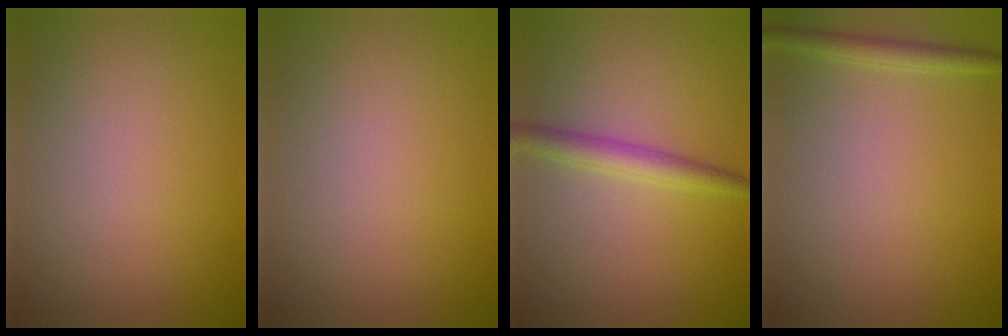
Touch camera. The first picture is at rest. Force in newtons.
{"total": 0.0}
{"total": 2.7, "press": 2.7, "slide": 0.0}
{"total": 1.7, "press": 1.7, "slide": 0.1}